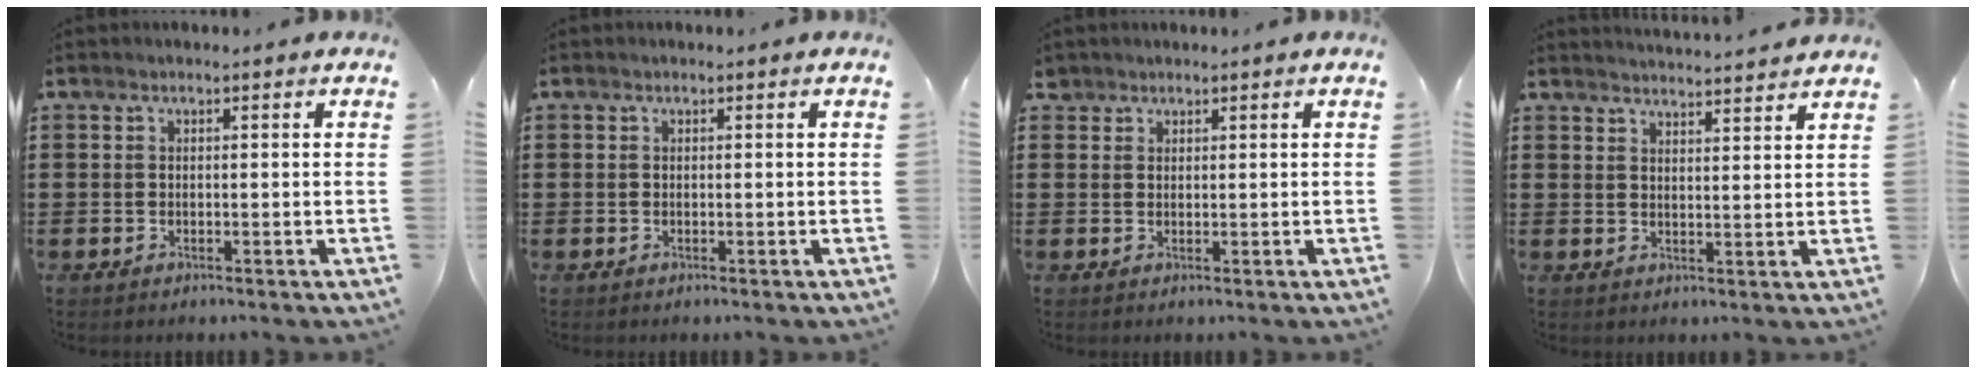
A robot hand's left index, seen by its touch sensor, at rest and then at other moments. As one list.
[{"total": 0.0}, {"total": 1.5, "force": [1.2, 0.8, 0.2], "torque": [-0.008, 0.004, 0.025]}, {"total": 2.9, "force": [2.9, -0.3, 0.0], "torque": [-0.008, -0.013, 0.052]}]